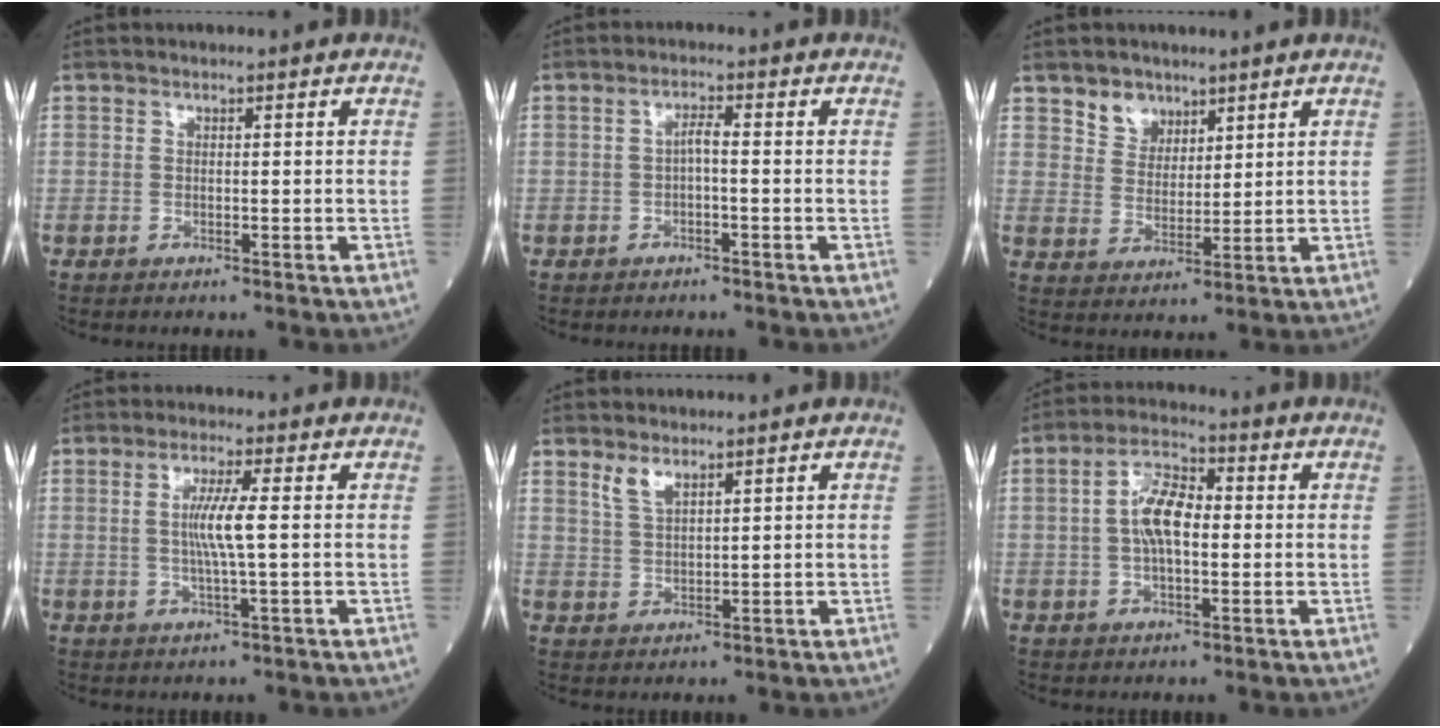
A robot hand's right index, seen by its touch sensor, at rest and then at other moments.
{"total": 1.8, "force": [-0.4, 0.3, 1.7], "torque": [-0.026, 0.005, -0.010]}
{"total": 4.5, "force": [3.2, 3.1, 0.8], "torque": [-0.016, 0.002, 0.062]}
{"total": 5.0, "force": [0.3, -0.4, 5.0], "torque": [-0.099, -0.004, 0.007]}
{"total": 2.6, "force": [1.9, 0.7, 1.6], "torque": [-0.039, -0.002, 0.045]}
{"total": 7.4, "force": [0.4, 3.0, 6.8], "torque": [-0.135, 0.015, 0.001]}